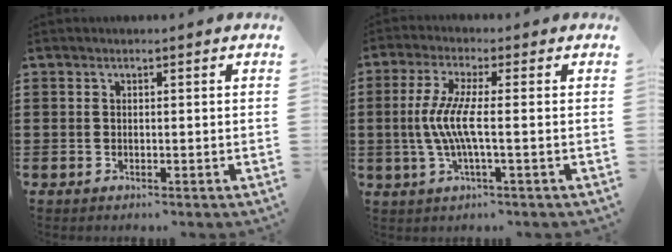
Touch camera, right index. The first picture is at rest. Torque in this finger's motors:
{"motor_torque": [1.44, 0.22, 0.66, 0.21]}